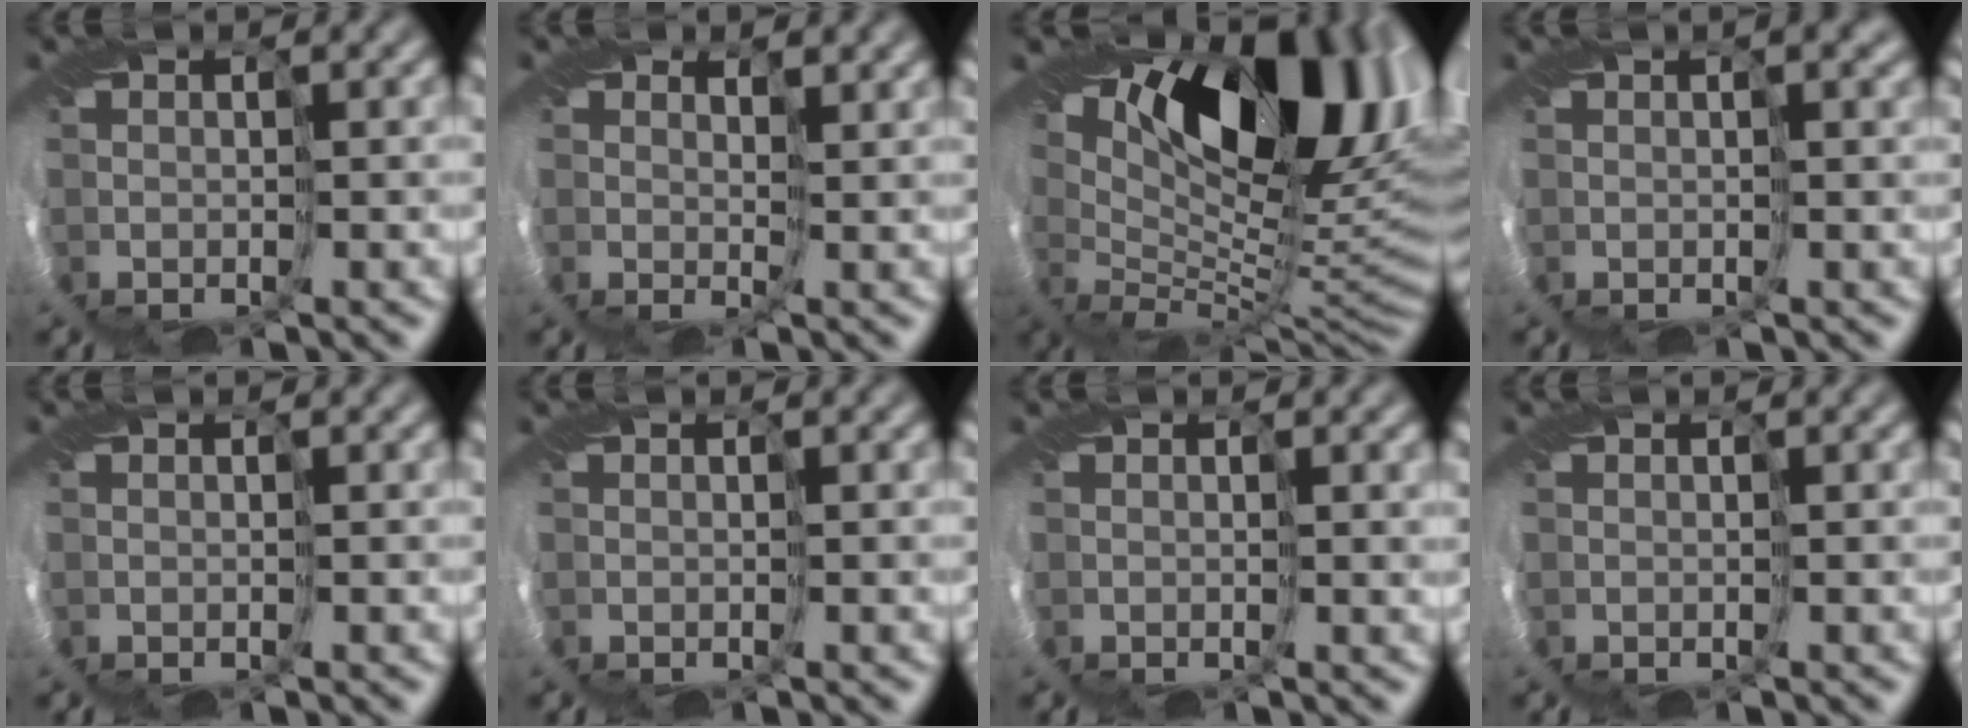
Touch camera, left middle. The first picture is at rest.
{"total": 1.4, "force": [1.3, 0.2, 0.4], "torque": [-0.008, 0.006, 0.021]}
{"total": 13.9, "force": [7.0, 5.5, 10.7], "torque": [-0.151, 0.006, 0.127]}
{"total": 2.3, "force": [1.4, 0.4, 1.8], "torque": [-0.027, 0.008, 0.023]}
{"total": 0.0}
{"total": 0.0}
{"total": 0.9, "force": [0.5, -0.1, 0.7], "torque": [-0.011, 0.004, 0.005]}
{"total": 0.0}